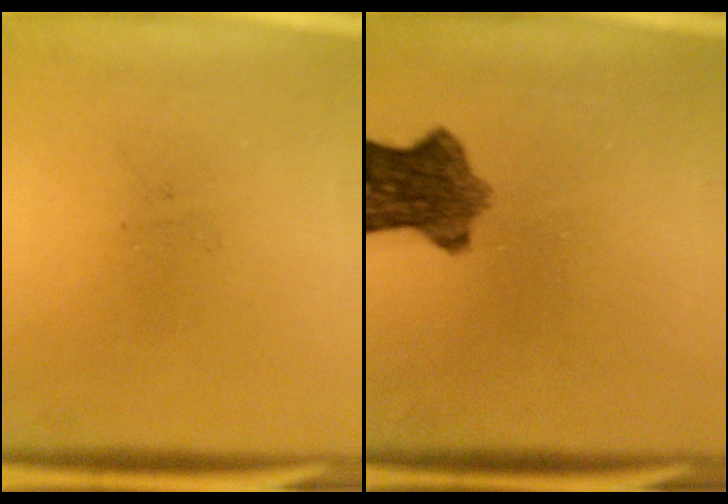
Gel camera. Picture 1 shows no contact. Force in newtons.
{"total": 8.1}